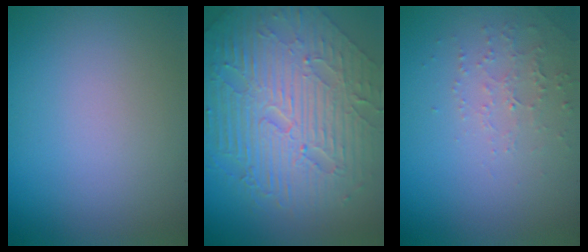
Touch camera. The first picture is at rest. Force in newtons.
{"total": 10.6, "press": 7.0, "slide": 7.9}
{"total": 1.9, "press": 1.8, "slide": 0.6}